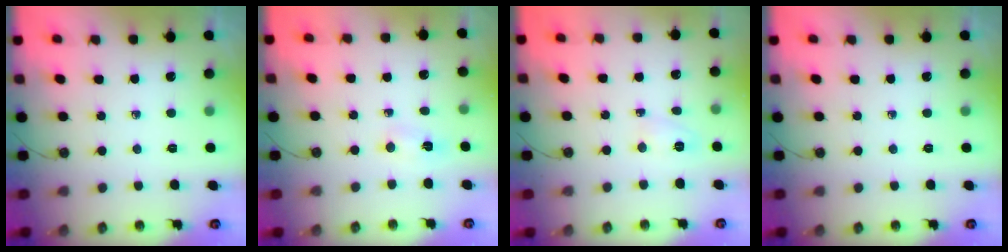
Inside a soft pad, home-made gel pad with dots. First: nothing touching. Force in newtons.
{"total": 2.4, "press": 2.2, "slide": 1.0}
{"total": 3.2, "press": 3.0, "slide": 1.0}
{"total": 0.0}